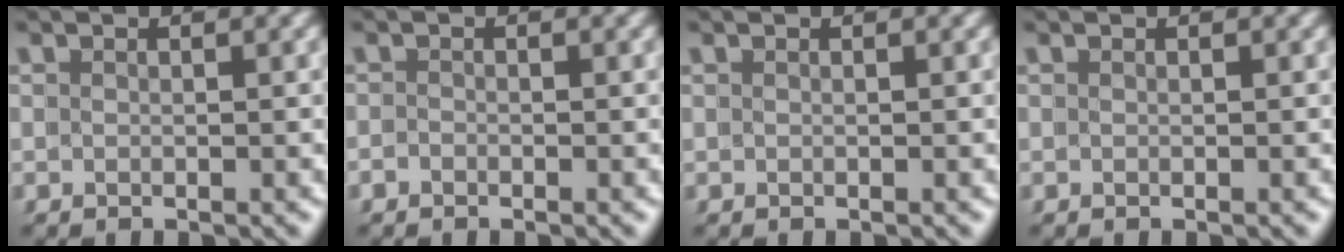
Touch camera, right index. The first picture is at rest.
{"total": 1.0, "force": [-0.9, -0.1, -0.5], "torque": [0.012, -0.002, -0.018]}
{"total": 0.0}
{"total": 0.0}